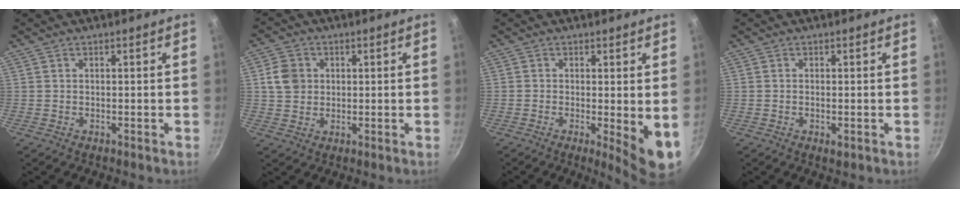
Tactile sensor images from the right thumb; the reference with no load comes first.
{"total": 5.6, "force": [1.0, 4.9, 2.5], "torque": [-0.025, 0.004, 0.014]}
{"total": 6.6, "force": [-0.9, 1.5, 6.4], "torque": [-0.079, -0.011, -0.010]}
{"total": 1.5, "force": [-0.5, 0.6, 1.3], "torque": [-0.025, -0.003, -0.009]}